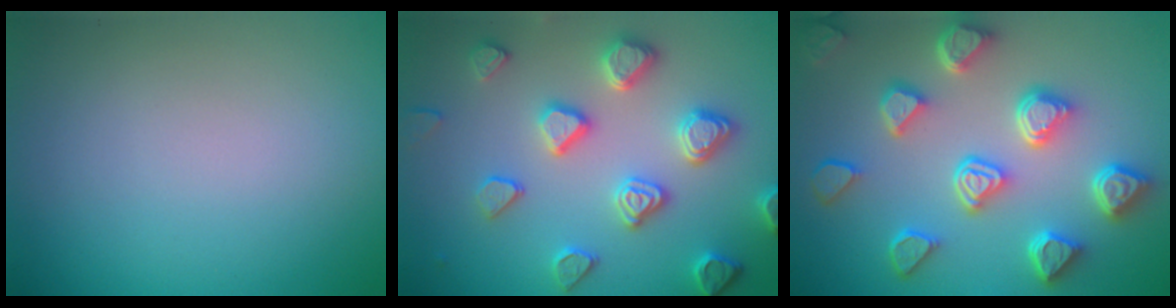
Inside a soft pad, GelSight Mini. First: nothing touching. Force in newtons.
{"total": 4.6, "press": 4.5, "slide": 0.9}
{"total": 6.9, "press": 5.6, "slide": 4.0}